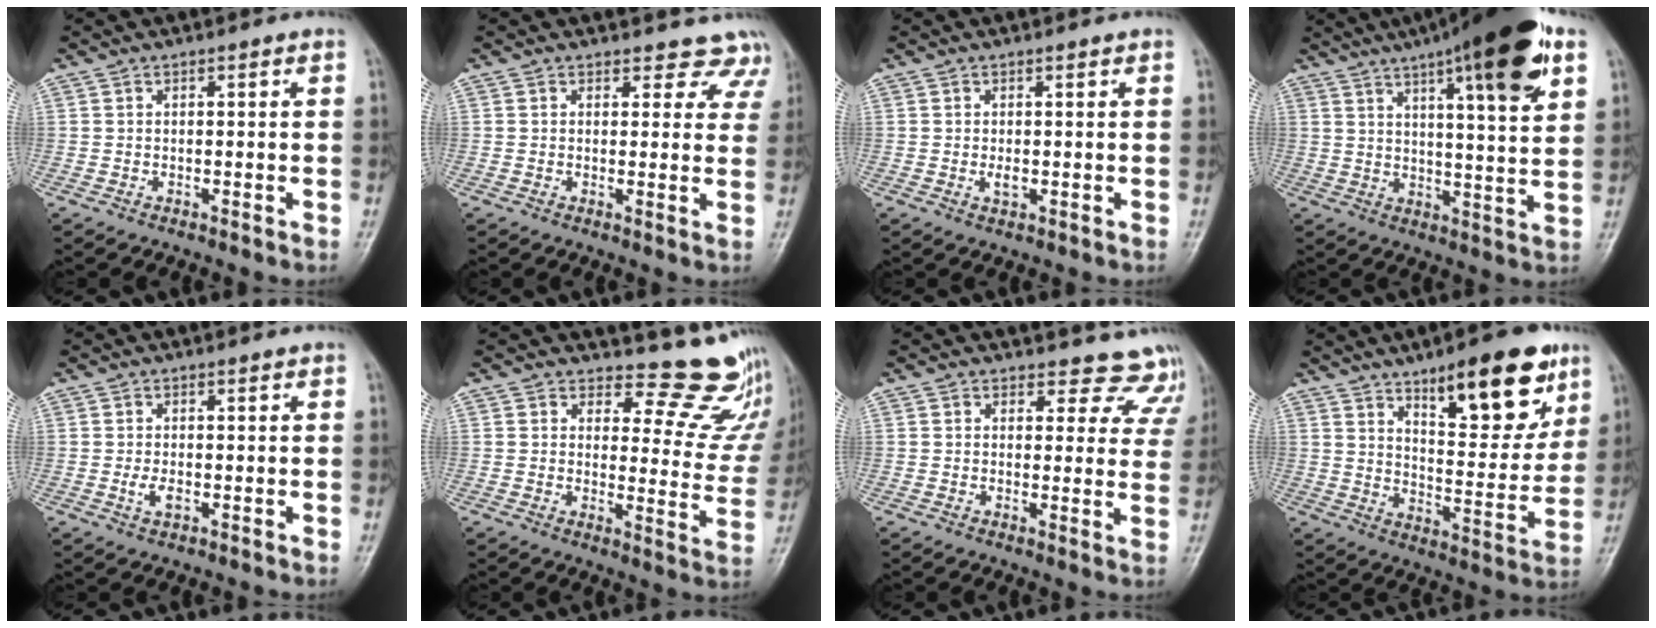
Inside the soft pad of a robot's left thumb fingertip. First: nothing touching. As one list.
[{"total": 6.9, "force": [5.9, 3.5, 0.1], "torque": [0.053, -0.025, 0.040]}, {"total": 1.6, "force": [0.1, 0.9, 1.4], "torque": [-0.024, -0.004, 0.004]}, {"total": 20.2, "force": [10.8, 4.1, 16.5], "torque": [-0.231, -0.021, 0.156]}, {"total": 2.2, "force": [-0.3, 1.2, 1.9], "torque": [-0.038, -0.004, -0.005]}, {"total": 13.4, "force": [12.6, 4.2, 1.9], "torque": [0.023, -0.139, 0.129]}, {"total": 9.9, "force": [9.0, 4.2, -0.3], "torque": [0.064, -0.053, 0.068]}, {"total": 18.5, "force": [10.8, 6.7, 13.5], "torque": [-0.144, -0.058, 0.165]}]